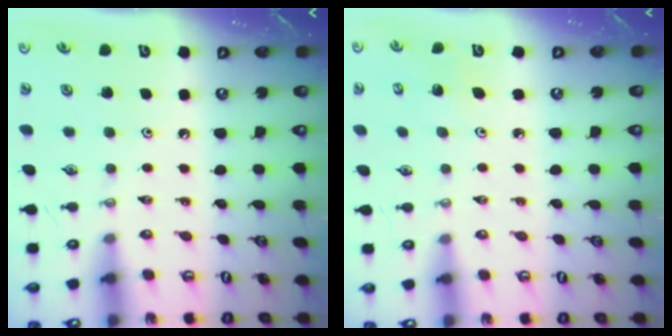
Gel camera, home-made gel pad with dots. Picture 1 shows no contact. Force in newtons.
{"total": 2.8, "press": 2.7, "slide": 1.0}